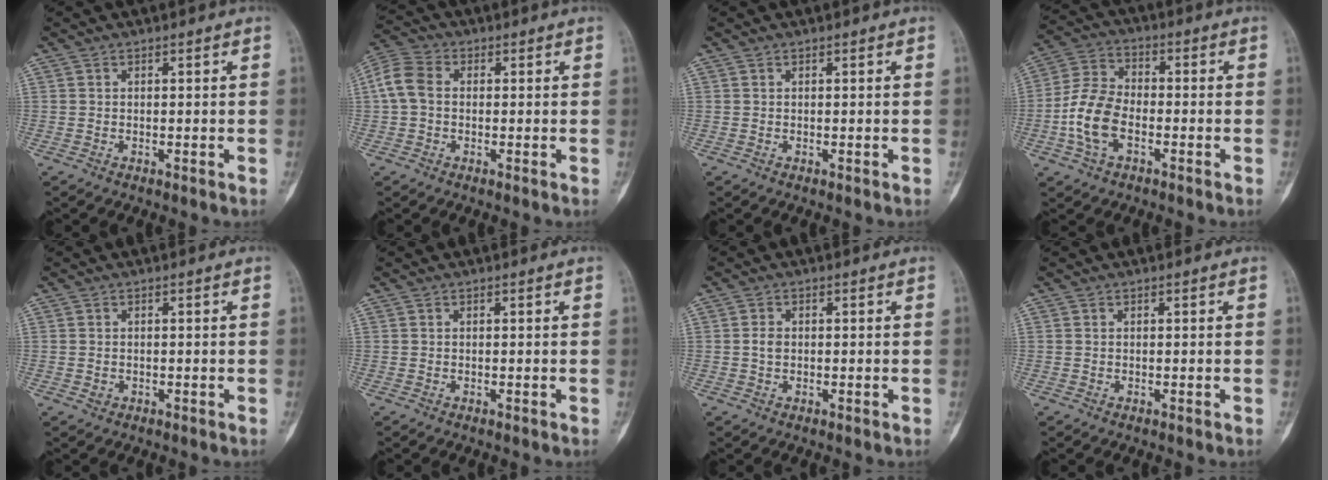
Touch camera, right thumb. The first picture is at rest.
{"total": 6.2, "force": [0.3, 4.6, 4.1], "torque": [-0.089, 0.020, -0.004]}
{"total": 0.0}
{"total": 10.4, "force": [-3.1, 6.2, 7.7], "torque": [-0.157, 0.027, -0.065]}
{"total": 0.9, "force": [-0.3, 0.8, 0.4], "torque": [-0.005, 0.005, 0.000]}
{"total": 0.0}
{"total": 1.8, "force": [0.0, 1.3, 1.2], "torque": [-0.022, 0.004, 0.000]}
{"total": 0.0}